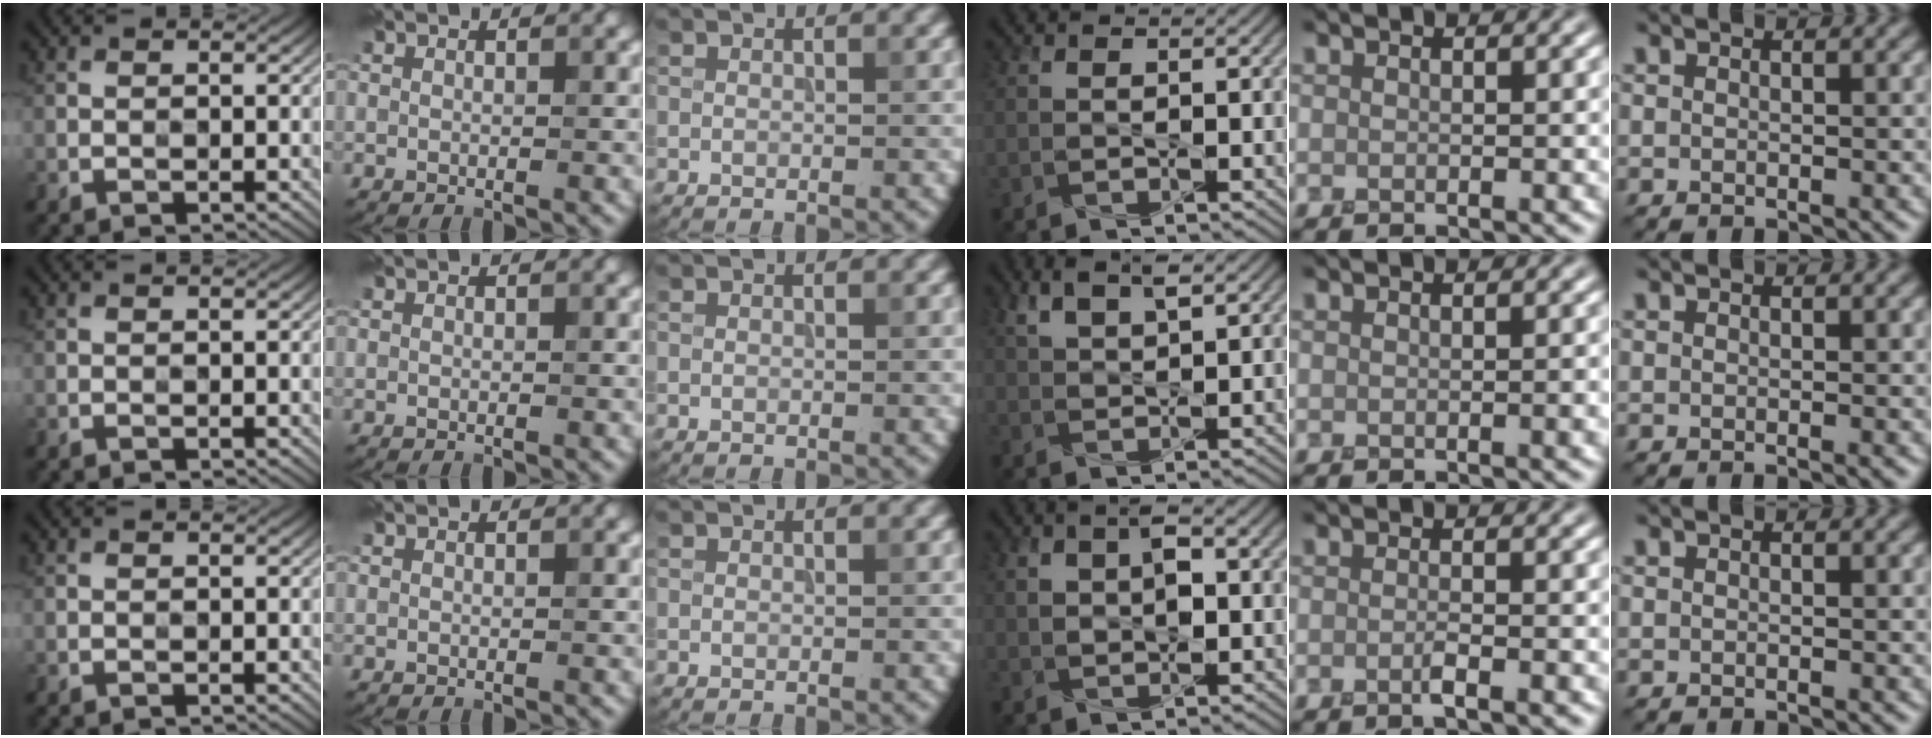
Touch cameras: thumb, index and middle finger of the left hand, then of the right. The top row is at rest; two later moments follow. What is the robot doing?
{"motion": "squeeze", "object": "air blower"}